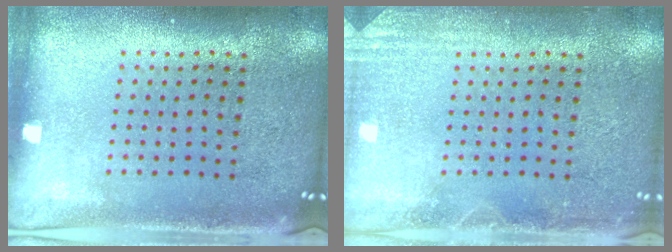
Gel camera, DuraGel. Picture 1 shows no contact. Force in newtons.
{"total": 2.0, "press": 2.0, "slide": 0.4}